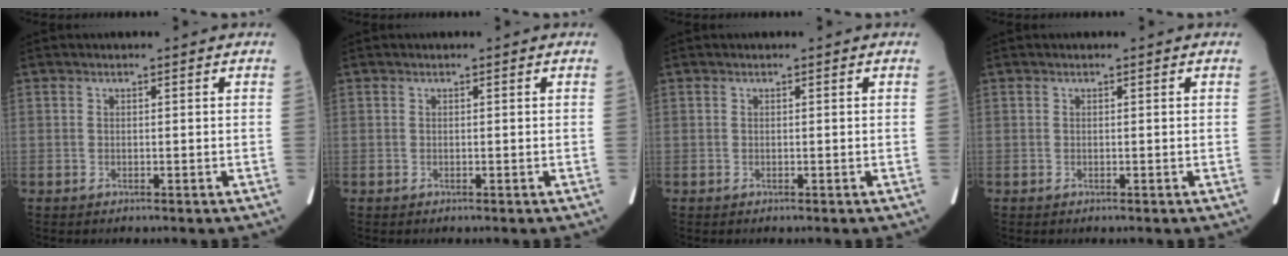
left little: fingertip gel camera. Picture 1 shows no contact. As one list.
[{"total": 0.0}, {"total": 0.0}, {"total": 0.0}]